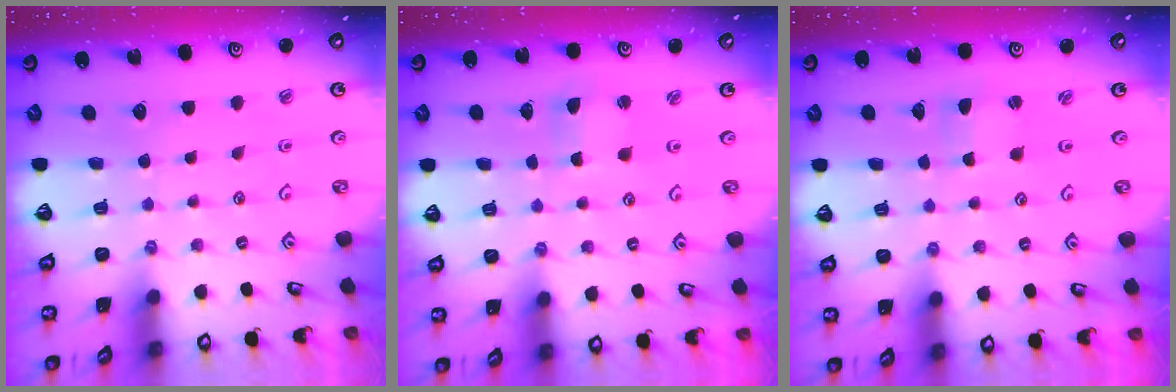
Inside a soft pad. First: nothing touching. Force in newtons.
{"total": 2.4, "press": 2.3, "slide": 0.4}
{"total": 1.0, "press": 1.0, "slide": 0.3}